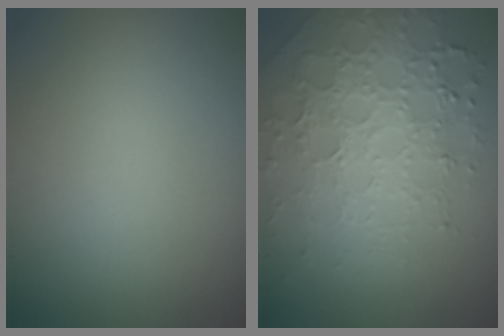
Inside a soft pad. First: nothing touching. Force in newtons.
{"total": 5.9, "press": 4.7, "slide": 3.6}